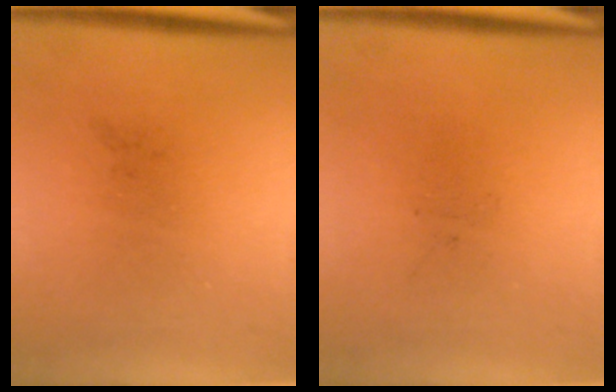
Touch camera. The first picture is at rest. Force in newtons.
{"total": 0.0}